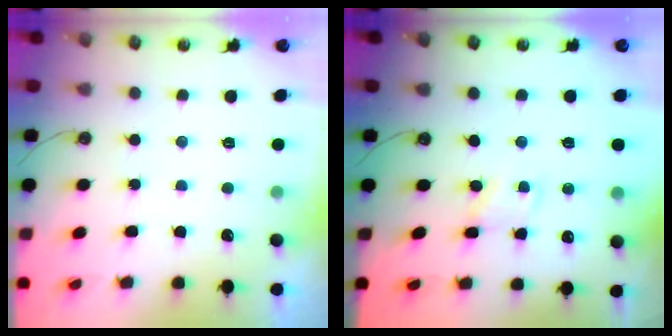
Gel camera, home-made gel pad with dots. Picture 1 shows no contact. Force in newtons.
{"total": 2.8, "press": 2.8, "slide": 0.3}